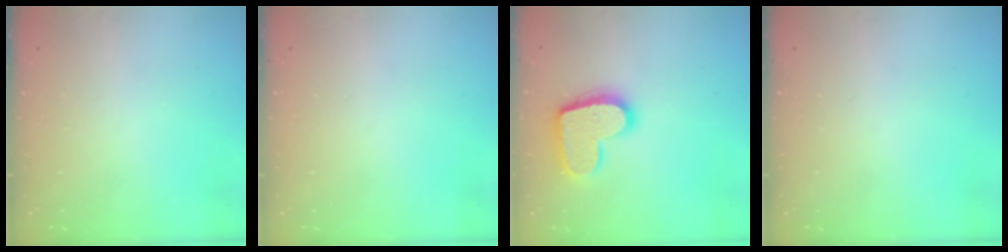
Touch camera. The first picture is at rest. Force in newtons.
{"total": 0.0}
{"total": 15.5, "press": 15.4, "slide": 1.0}
{"total": 0.0}